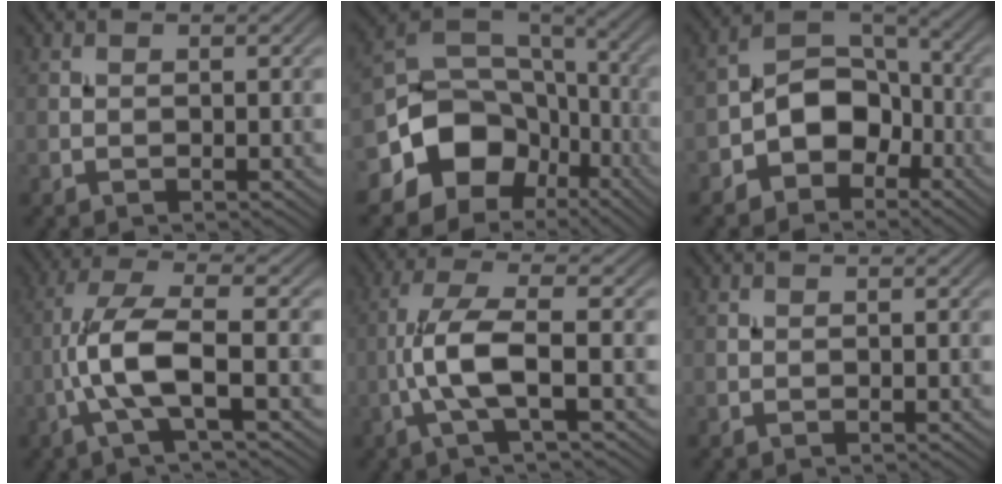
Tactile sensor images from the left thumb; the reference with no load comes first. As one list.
[{"total": 13.8, "force": [-5.6, 10.5, 7.2], "torque": [-0.153, -0.030, -0.105]}, {"total": 8.1, "force": [-3.7, 5.7, 4.5], "torque": [-0.071, 0.009, -0.084]}, {"total": 8.0, "force": [-2.0, 2.0, 7.5], "torque": [-0.154, 0.015, -0.050]}, {"total": 7.0, "force": [-1.5, 1.6, 6.6], "torque": [-0.138, 0.016, -0.040]}, {"total": 0.0}]